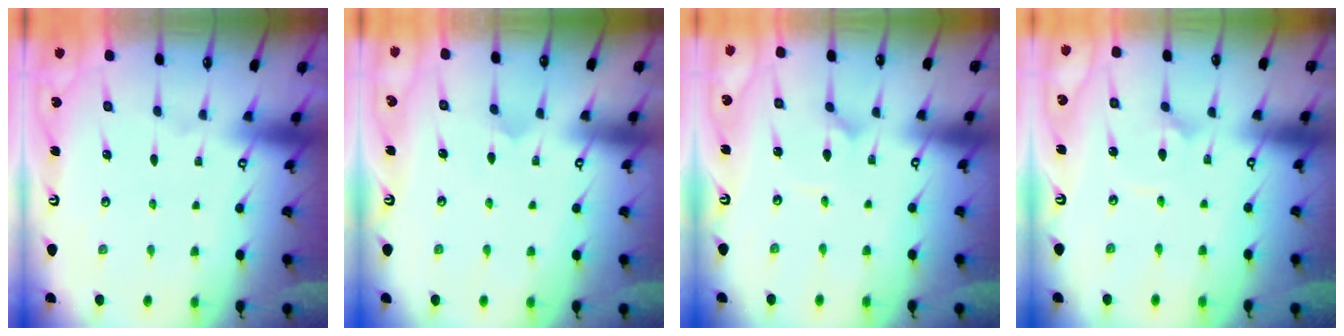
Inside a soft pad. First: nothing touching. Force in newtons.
{"total": 3.5, "press": 3.5, "slide": 0.3}
{"total": 1.9, "press": 1.9, "slide": 0.2}
{"total": 2.1, "press": 2.1, "slide": 0.1}